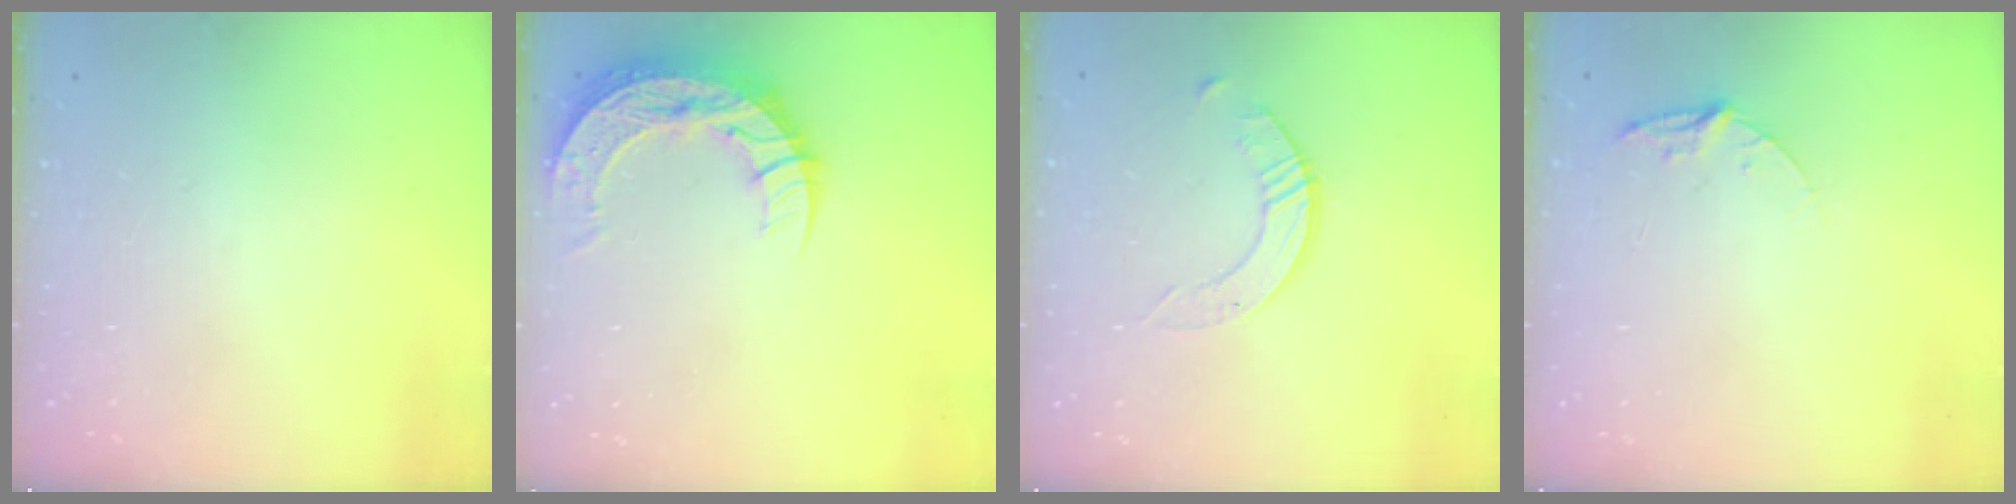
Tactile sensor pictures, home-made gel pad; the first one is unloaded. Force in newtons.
{"total": 12.6, "press": 12.6, "slide": 0.9}
{"total": 1.6, "press": 1.6, "slide": 0.2}
{"total": 5.3, "press": 5.3, "slide": 0.5}